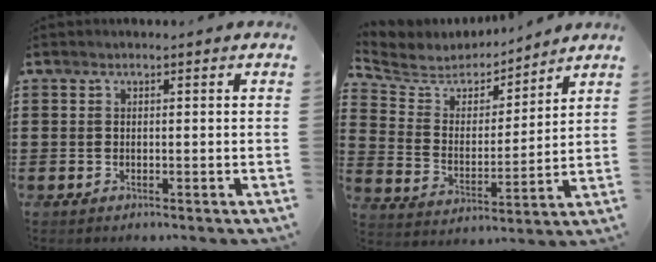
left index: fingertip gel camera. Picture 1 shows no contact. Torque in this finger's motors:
{"motor_torque": [-0.25, 0.36, 0.08, 0.01]}